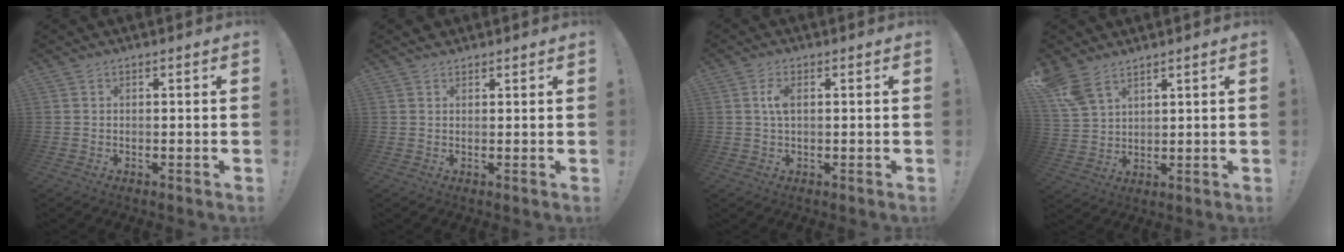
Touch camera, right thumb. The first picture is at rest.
{"total": 1.6, "force": [1.5, 0.4, 0.1], "torque": [0.012, -0.010, 0.026]}
{"total": 3.6, "force": [0.6, 1.6, 3.2], "torque": [-0.051, 0.002, 0.006]}
{"total": 7.6, "force": [5.5, 3.8, 3.5], "torque": [-0.069, -0.024, 0.111]}